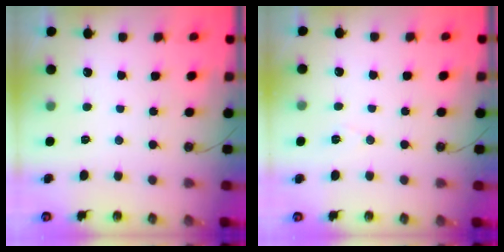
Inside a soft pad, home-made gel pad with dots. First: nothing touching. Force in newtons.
{"total": 5.7, "press": 3.5, "slide": 4.5}